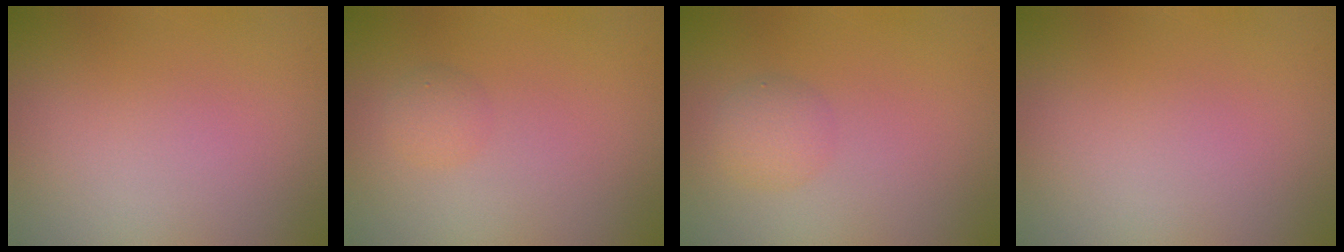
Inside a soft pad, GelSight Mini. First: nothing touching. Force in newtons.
{"total": 1.2, "press": 1.2, "slide": 0.0}
{"total": 1.9, "press": 1.9, "slide": 0.1}
{"total": 0.0}